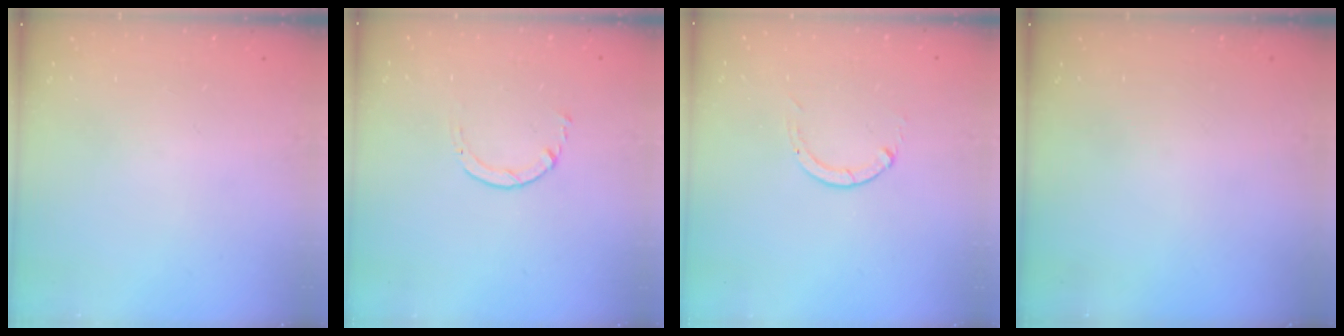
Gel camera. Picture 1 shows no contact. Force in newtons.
{"total": 1.7, "press": 1.6, "slide": 0.2}
{"total": 0.0}
{"total": 0.0}